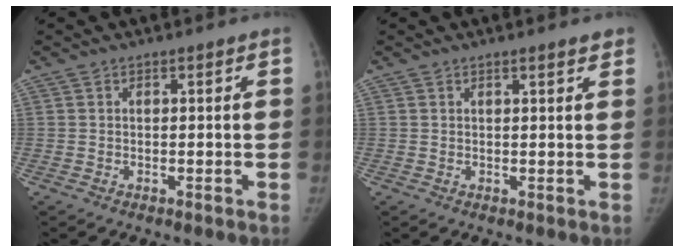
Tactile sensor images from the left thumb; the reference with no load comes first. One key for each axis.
{"total": 2.0, "fx": 1.5, "fy": 0.3, "fz": 1.2, "tx": -0.012, "ty": -0.004, "tz": 0.018}